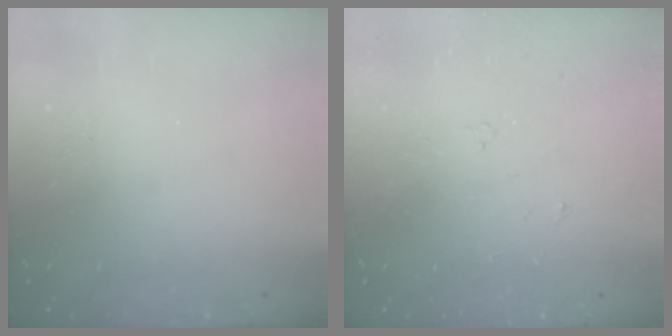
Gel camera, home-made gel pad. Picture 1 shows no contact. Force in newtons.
{"total": 3.0, "press": 3.0, "slide": 0.5}